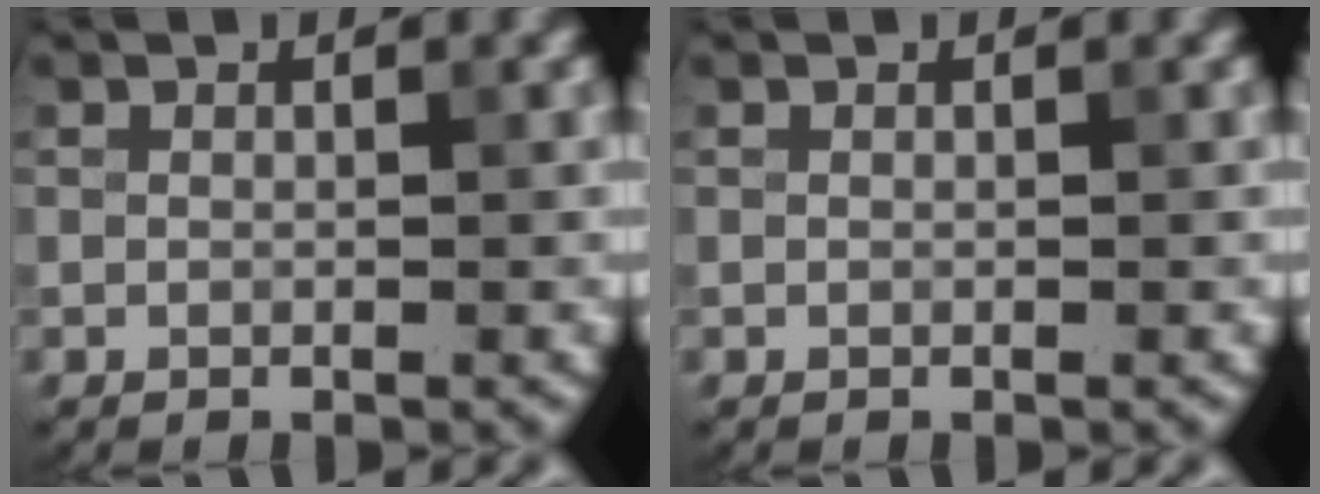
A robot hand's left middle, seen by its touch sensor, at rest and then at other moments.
{"total": 0.0}